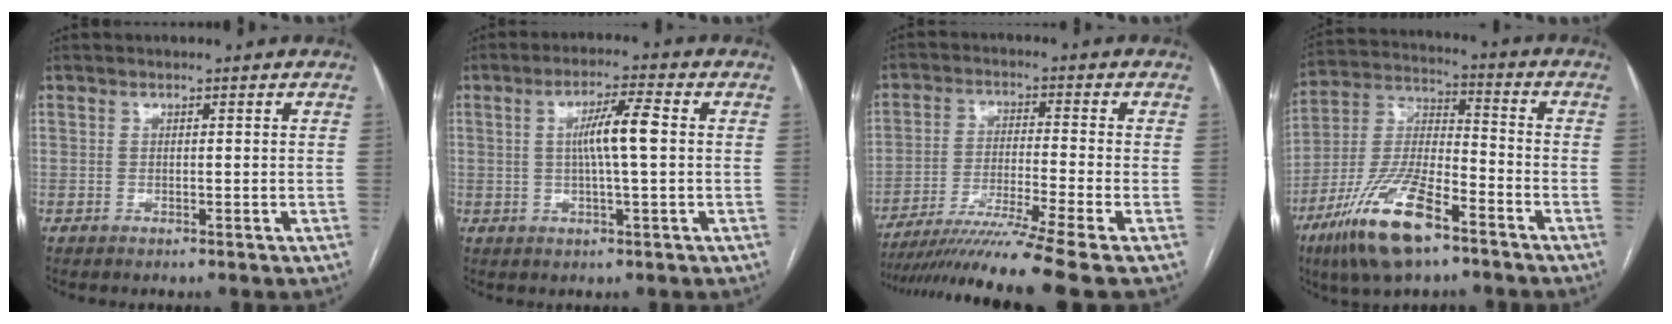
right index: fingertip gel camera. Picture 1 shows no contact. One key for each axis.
{"total": 6.3, "fx": 0.5, "fy": 0.1, "fz": 6.3, "tx": -0.114, "ty": 0.005, "tz": 0.008}
{"total": 13.4, "fx": -10.9, "fy": -3.5, "fz": 6.9, "tx": -0.113, "ty": -0.031, "tz": -0.181}
{"total": 16.1, "fx": -9.7, "fy": 4.4, "fz": 12.0, "tx": -0.252, "ty": -0.014, "tz": -0.178}